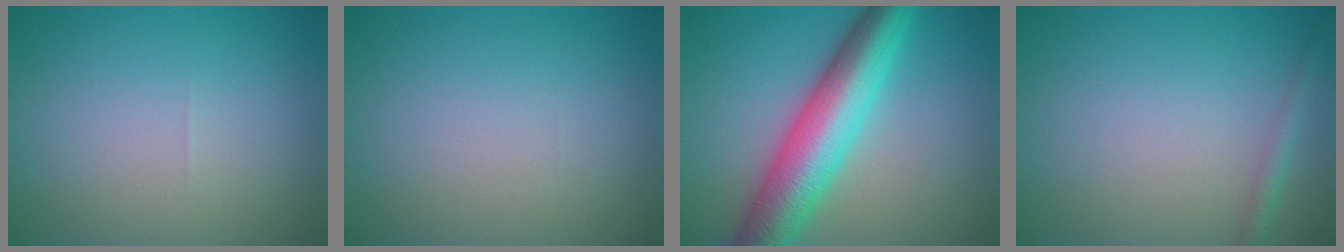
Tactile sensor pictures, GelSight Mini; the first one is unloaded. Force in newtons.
{"total": 0.0}
{"total": 9.1, "press": 9.1, "slide": 0.1}
{"total": 1.3, "press": 1.3, "slide": 0.1}